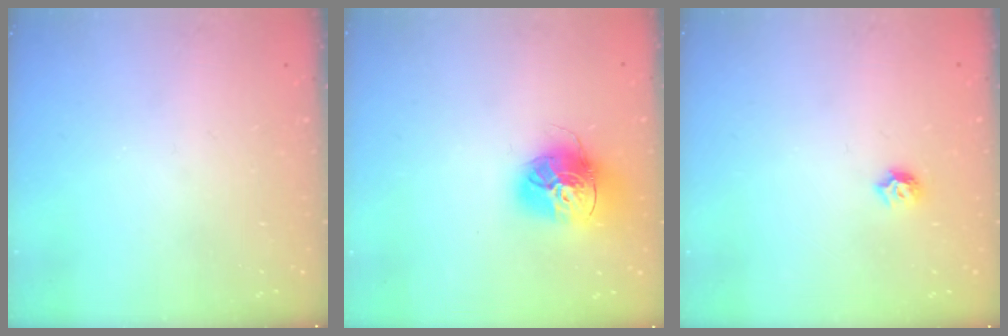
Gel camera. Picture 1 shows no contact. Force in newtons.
{"total": 16.8, "press": 16.7, "slide": 1.5}
{"total": 4.7, "press": 4.7, "slide": 0.7}